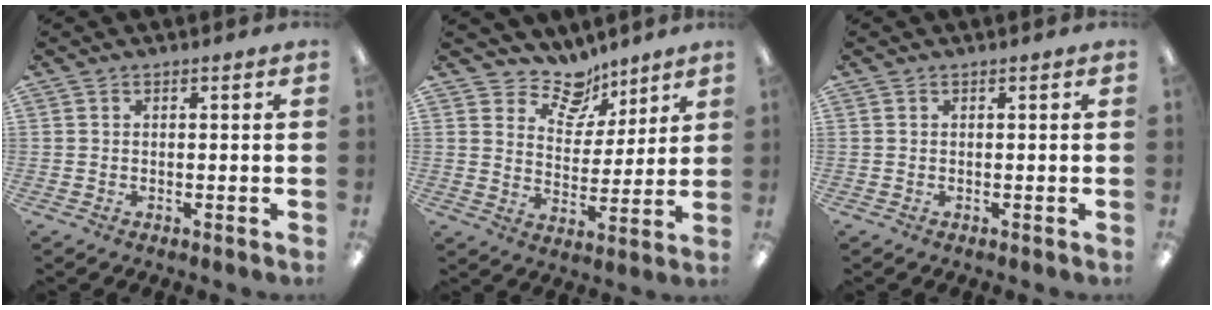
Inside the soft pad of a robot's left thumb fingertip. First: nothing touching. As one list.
[{"total": 10.9, "force": [8.6, 5.9, 3.0], "torque": [-0.057, -0.055, 0.161]}, {"total": 0.0}]